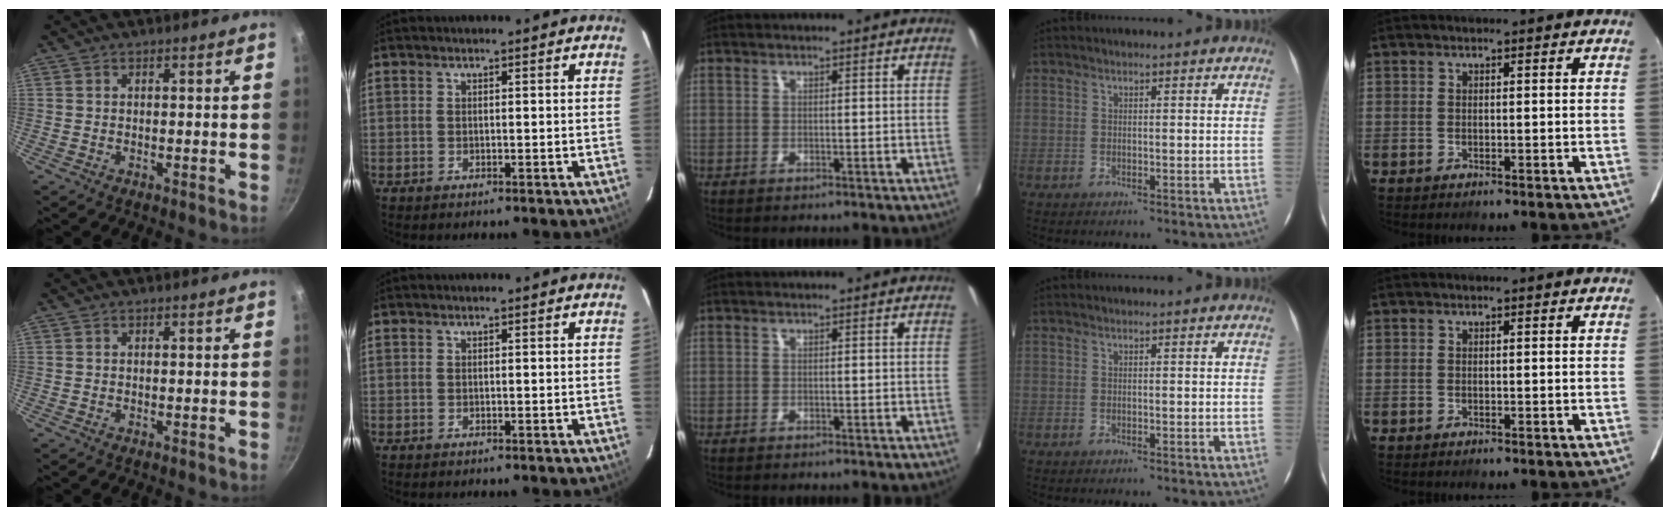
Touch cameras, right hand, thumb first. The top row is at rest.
{}